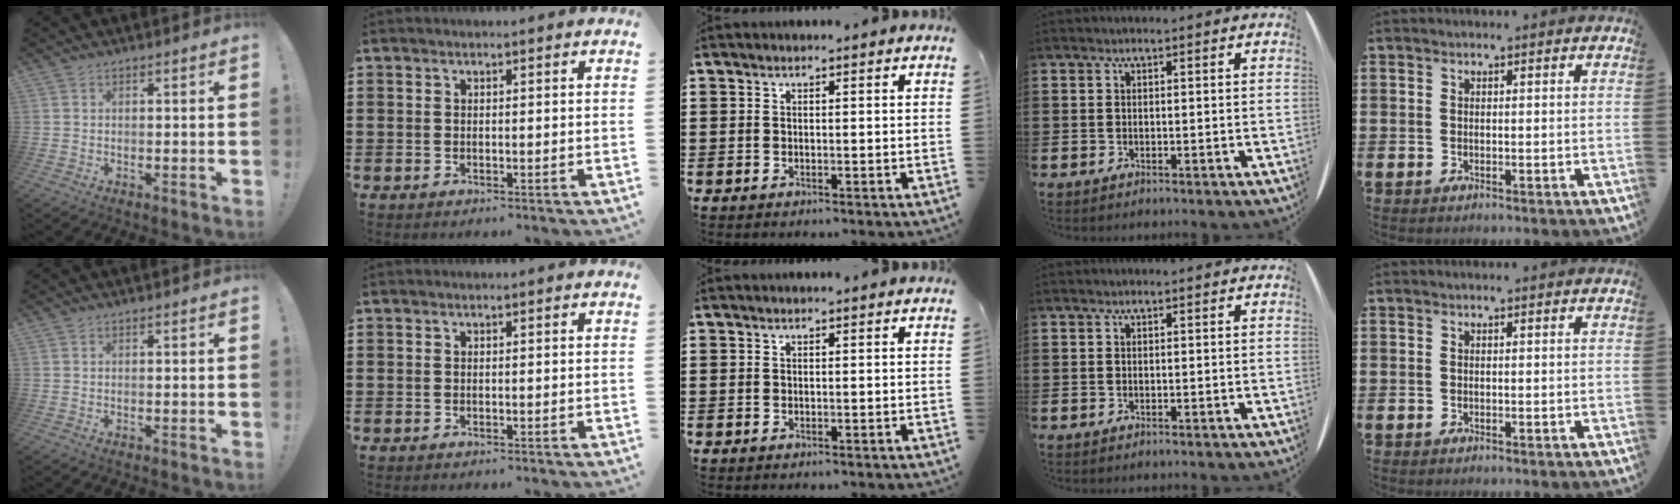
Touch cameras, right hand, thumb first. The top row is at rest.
{}